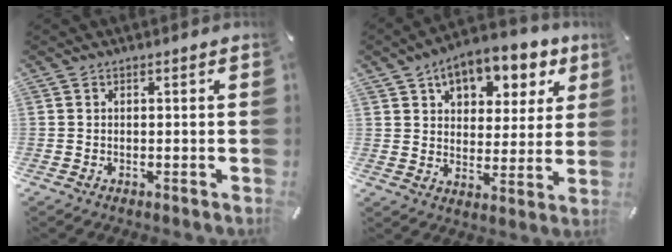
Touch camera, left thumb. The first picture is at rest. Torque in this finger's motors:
{"motor_torque": [1.85, 1.24, 0.55, -0.08, 0.07]}